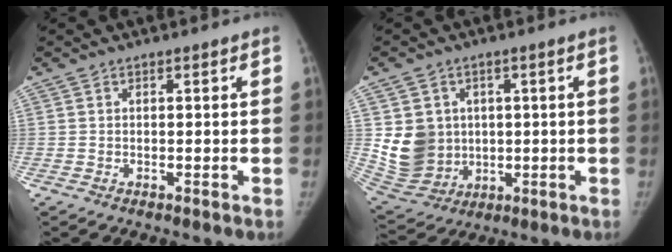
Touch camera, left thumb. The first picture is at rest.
{"total": 11.1, "force": [1.2, 9.9, 4.8], "torque": [-0.060, -0.007, 0.050]}